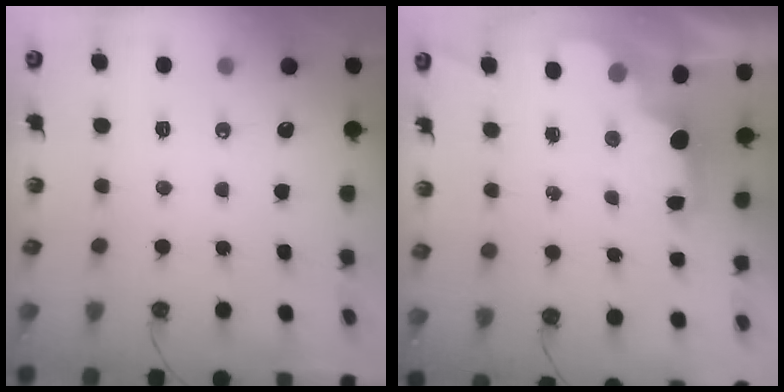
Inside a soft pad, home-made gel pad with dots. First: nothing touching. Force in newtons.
{"total": 2.1, "press": 2.0, "slide": 0.7}